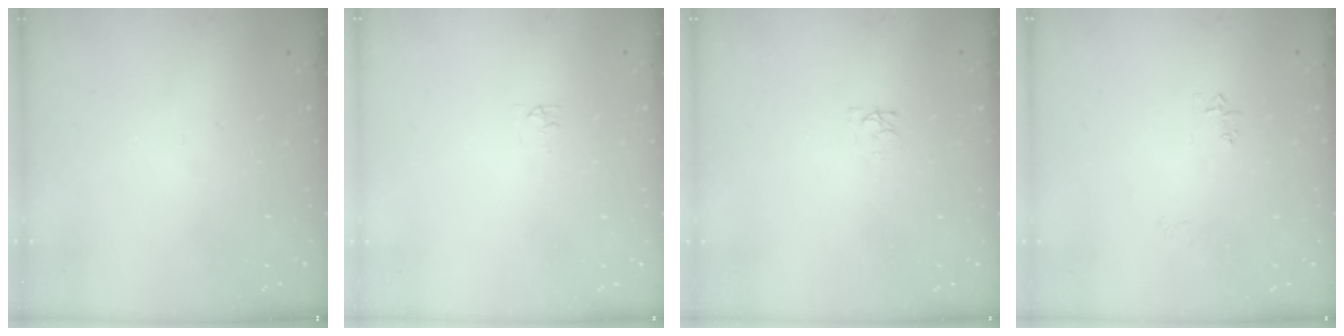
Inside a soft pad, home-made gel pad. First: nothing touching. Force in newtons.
{"total": 2.9, "press": 2.9, "slide": 0.5}
{"total": 3.4, "press": 3.4, "slide": 0.4}
{"total": 4.2, "press": 4.1, "slide": 0.7}